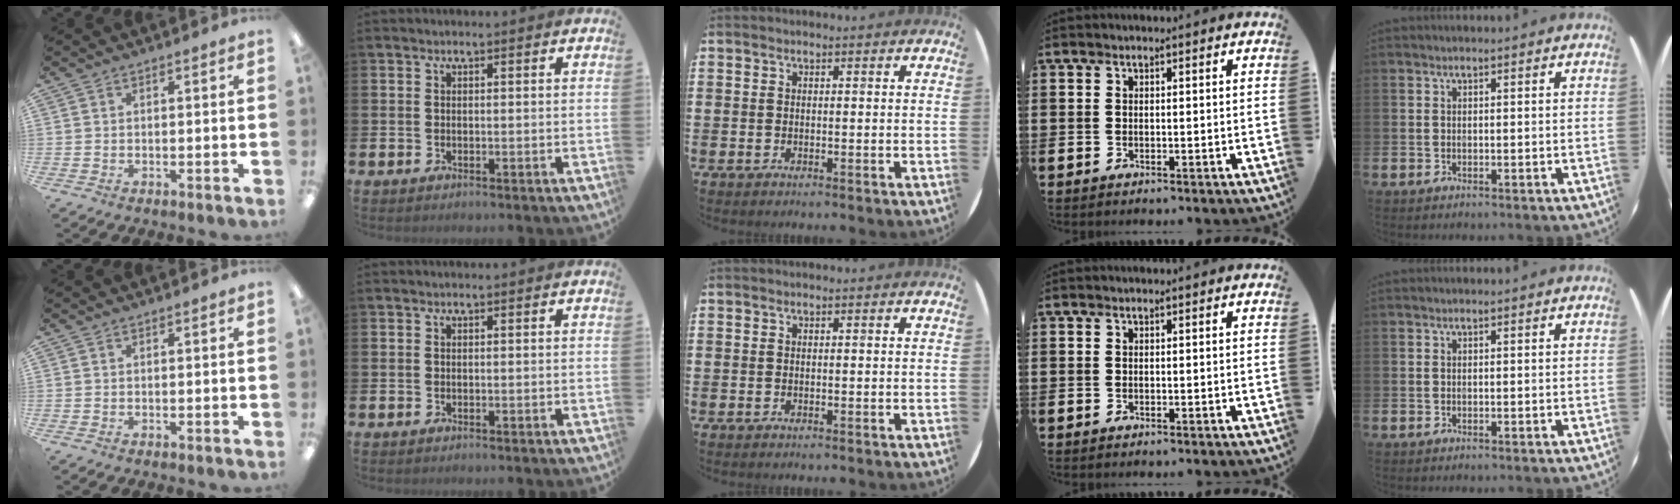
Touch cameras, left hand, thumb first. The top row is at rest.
{}